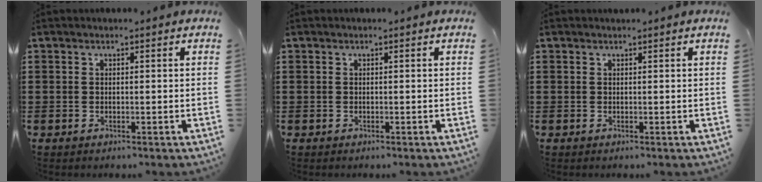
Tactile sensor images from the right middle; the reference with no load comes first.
{"total": 0.0}
{"total": 0.0}